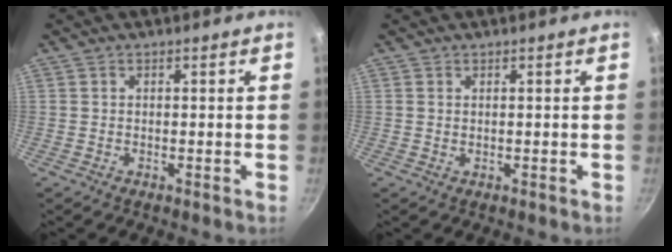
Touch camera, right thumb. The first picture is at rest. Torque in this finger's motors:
{"motor_torque": [0.25, 0.03, 0.07, -0.52, 0.08]}